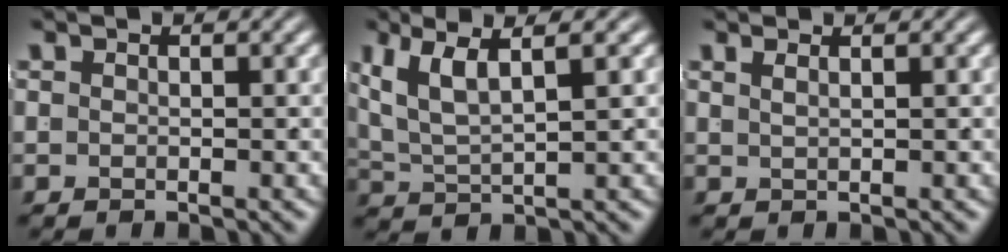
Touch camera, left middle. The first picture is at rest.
{"total": 5.3, "force": [1.8, 2.9, 4.0], "torque": [-0.090, -0.006, 0.040]}
{"total": 1.6, "force": [0.6, -1.5, 0.3], "torque": [0.006, -0.002, 0.019]}